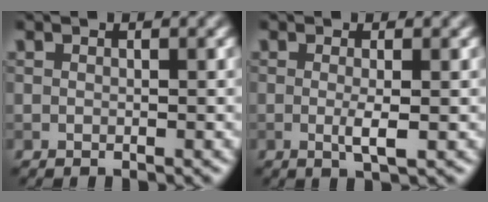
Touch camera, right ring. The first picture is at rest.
{"total": 2.0, "force": [-0.2, 0.3, 1.9], "torque": [-0.037, -0.005, -0.005]}